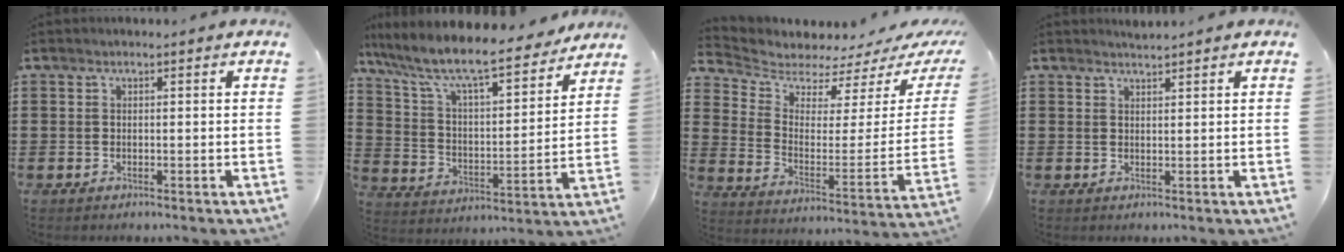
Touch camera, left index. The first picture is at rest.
{"total": 9.7, "force": [8.4, 1.0, 4.6], "torque": [-0.127, -0.059, 0.140]}
{"total": 3.9, "force": [3.7, 1.2, 0.4], "torque": [-0.040, -0.042, 0.061]}
{"total": 1.3, "force": [1.3, -0.2, 0.1], "torque": [-0.003, 0.001, 0.026]}